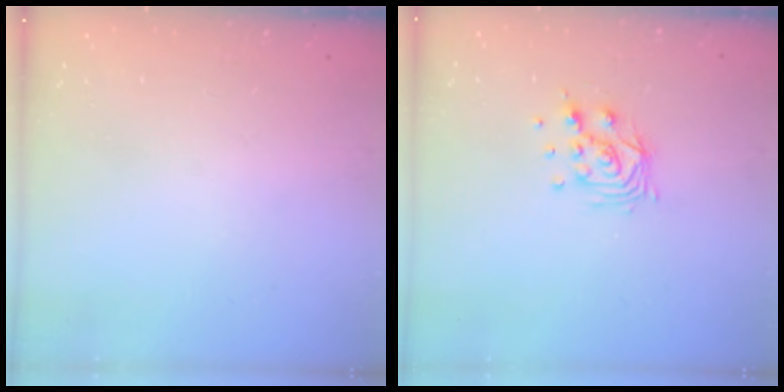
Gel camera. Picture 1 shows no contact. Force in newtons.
{"total": 9.5, "press": 9.4, "slide": 0.8}